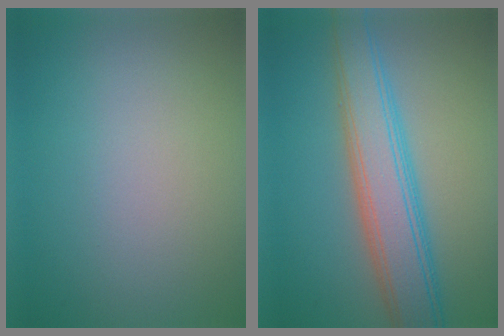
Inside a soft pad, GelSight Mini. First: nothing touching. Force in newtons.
{"total": 6.6, "press": 6.6, "slide": 0.1}